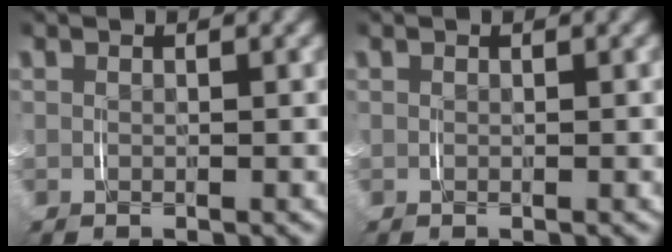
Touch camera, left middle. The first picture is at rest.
{"total": 0.0}